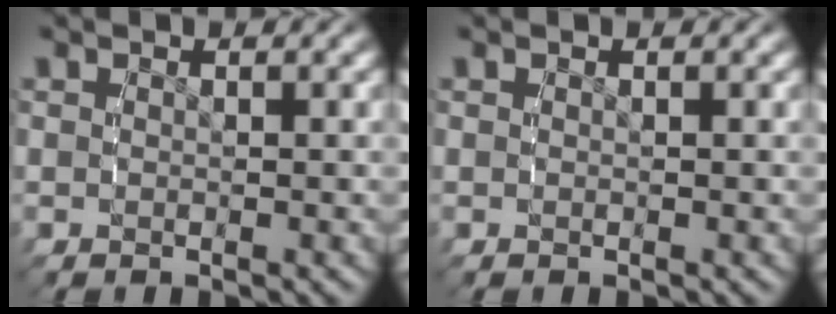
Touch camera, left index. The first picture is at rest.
{"total": 0.0}